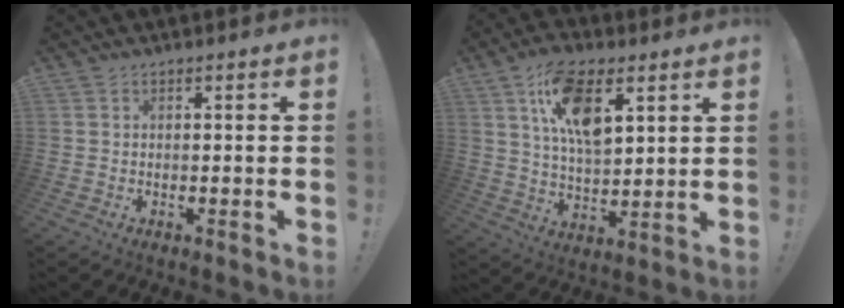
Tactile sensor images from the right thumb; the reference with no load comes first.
{"total": 14.4, "force": [6.9, 7.2, 10.5], "torque": [-0.172, -0.014, 0.123]}